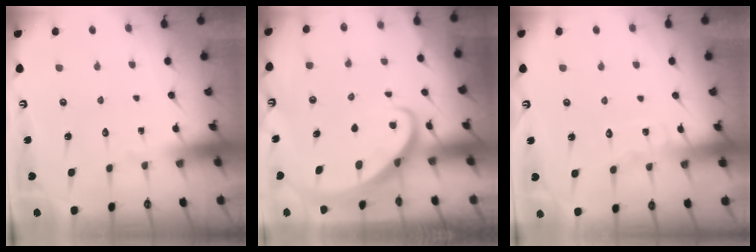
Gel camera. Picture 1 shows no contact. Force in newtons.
{"total": 2.4, "press": 2.4, "slide": 0.3}
{"total": 5.4, "press": 5.4, "slide": 0.5}